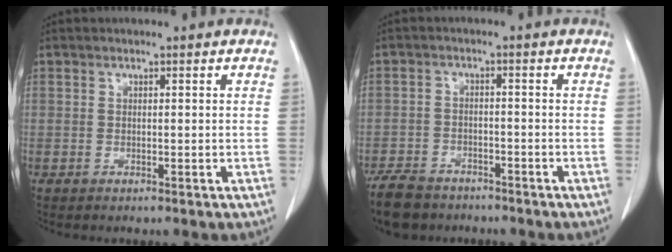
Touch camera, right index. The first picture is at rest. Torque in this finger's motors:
{"motor_torque": [-0.07, -0.28, -0.23, -0.21]}